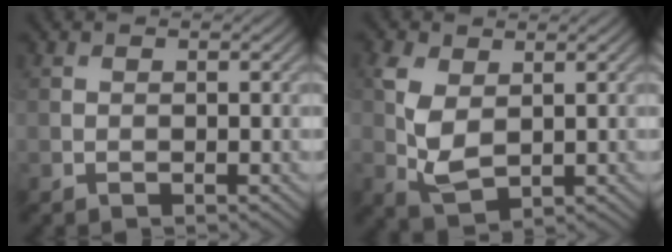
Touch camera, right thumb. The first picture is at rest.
{"total": 5.4, "force": [0.9, 3.3, 4.2], "torque": [-0.109, -0.002, 0.021]}